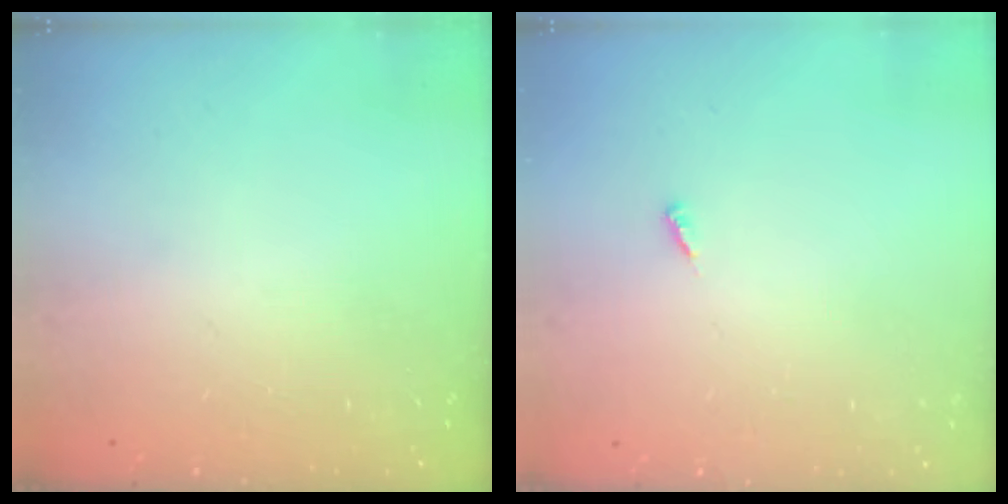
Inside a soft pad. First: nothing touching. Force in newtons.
{"total": 2.5, "press": 2.5, "slide": 0.1}